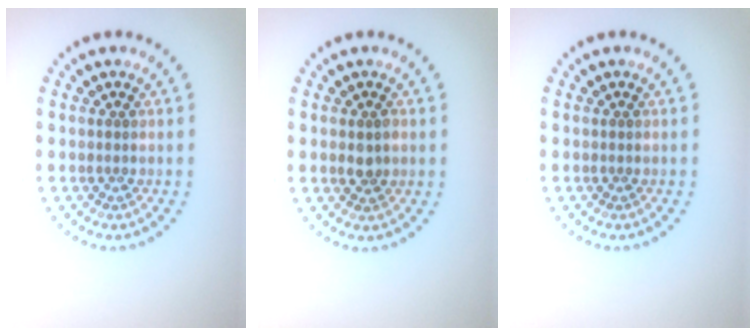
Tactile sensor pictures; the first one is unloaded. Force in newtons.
{"total": 1.4, "press": 1.4, "slide": 0.1}
{"total": 0.0}